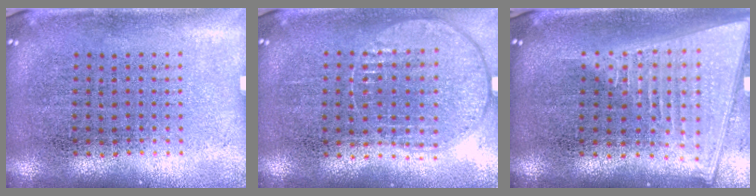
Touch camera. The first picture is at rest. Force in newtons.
{"total": 1.0, "press": 0.9, "slide": 0.3}
{"total": 2.2, "press": 1.8, "slide": 1.3}